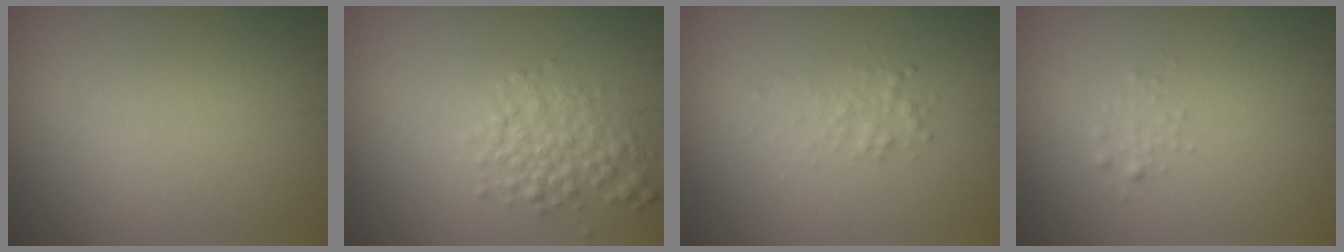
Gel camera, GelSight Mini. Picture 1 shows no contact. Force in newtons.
{"total": 2.8, "press": 2.8, "slide": 0.1}
{"total": 1.1, "press": 1.1, "slide": 0.1}
{"total": 0.8, "press": 0.8, "slide": 0.0}